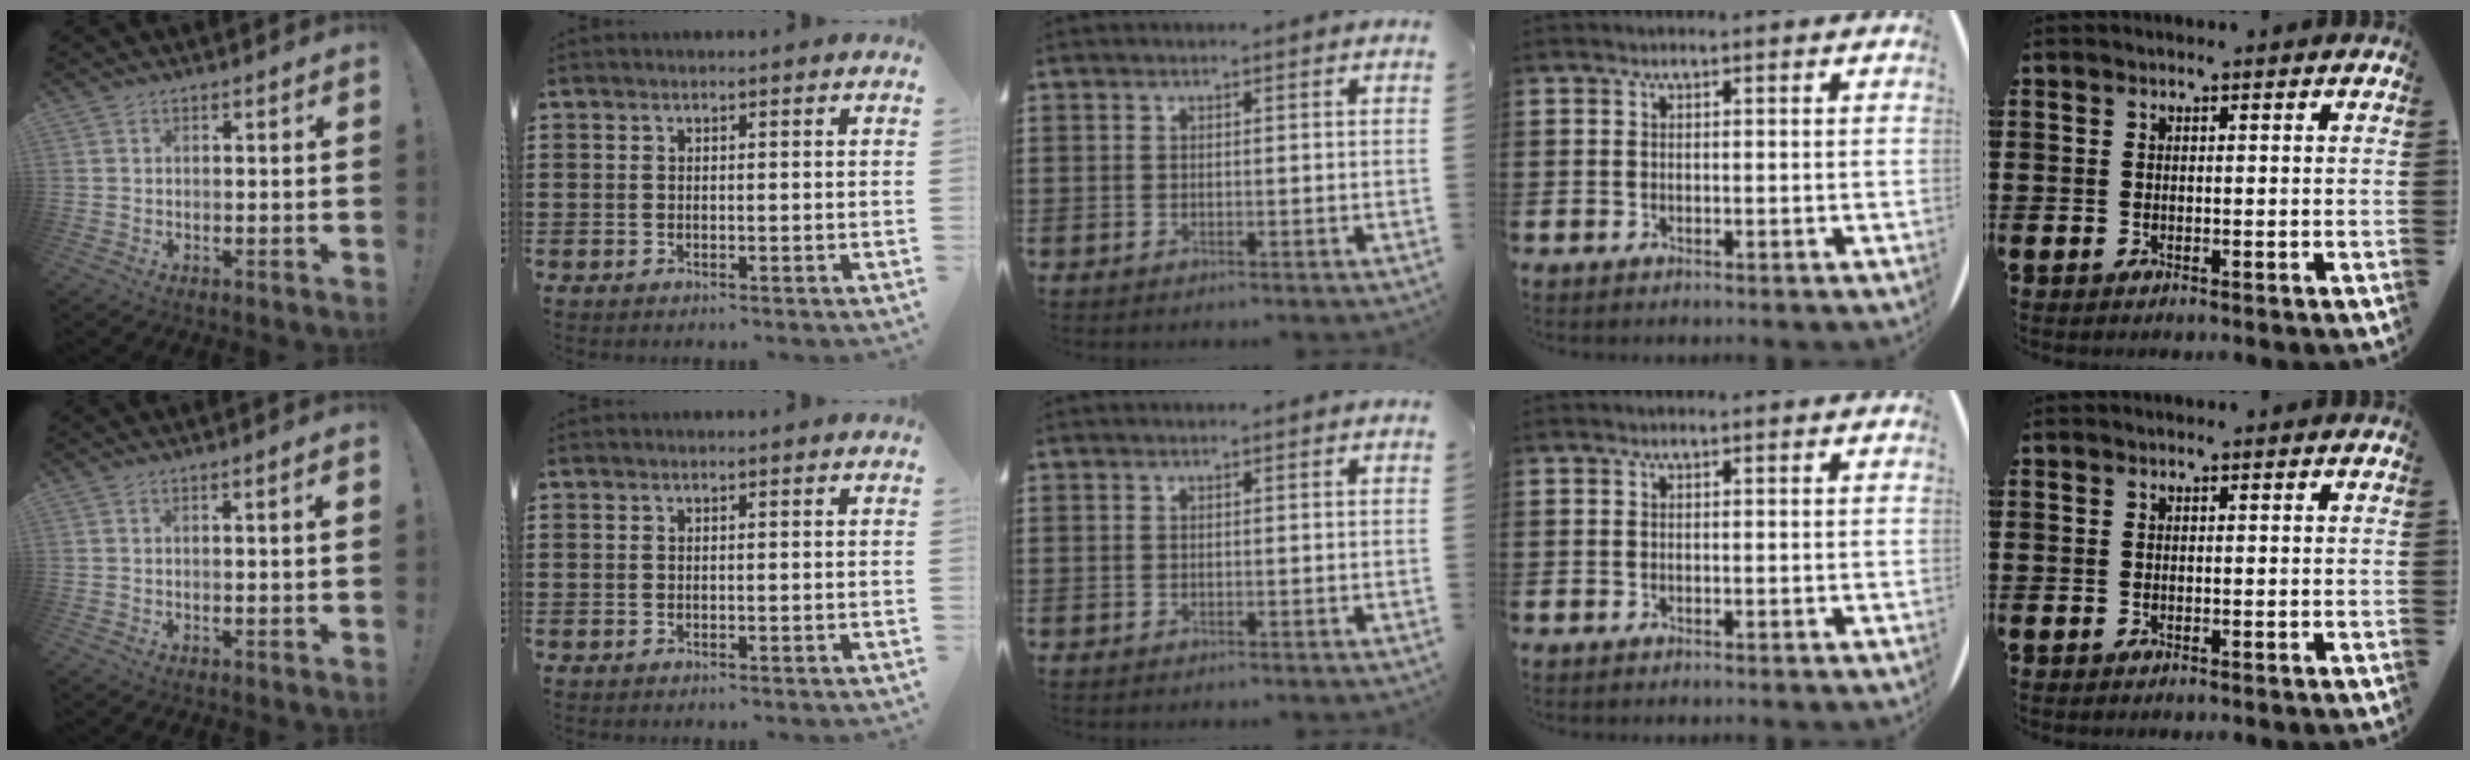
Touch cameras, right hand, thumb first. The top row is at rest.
{"thumb": {"total": 1.4, "force": [0.3, -0.2, 1.3], "torque": [-0.015, -0.005, 0.002]}}